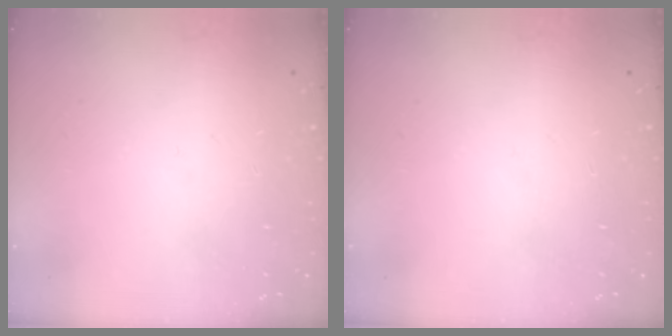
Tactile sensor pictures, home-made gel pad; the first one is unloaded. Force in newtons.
{"total": 0.0}